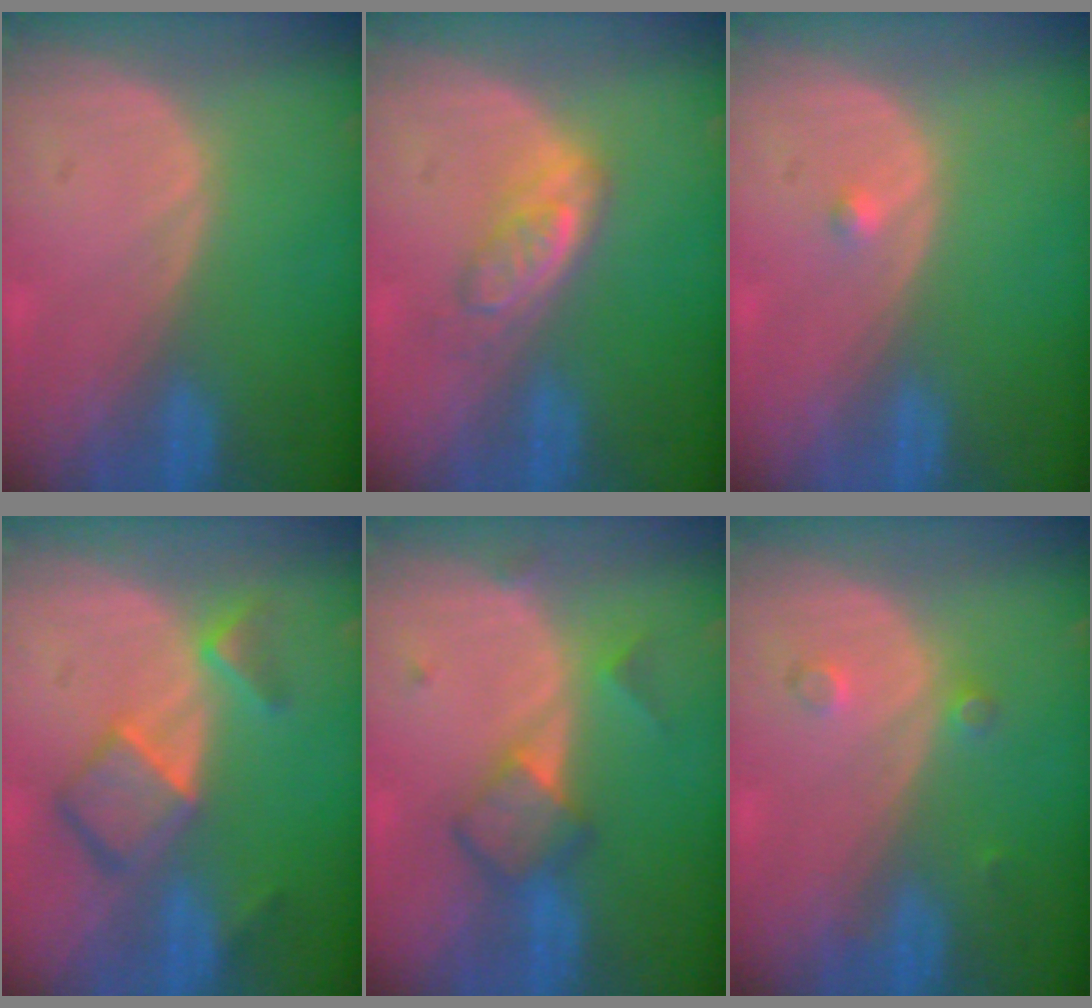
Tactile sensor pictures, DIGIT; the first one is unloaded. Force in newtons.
{"total": 4.3, "press": 4.2, "slide": 0.8}
{"total": 0.8, "press": 0.6, "slide": 0.4}
{"total": 7.2, "press": 6.2, "slide": 3.7}
{"total": 5.1, "press": 5.1, "slide": 0.4}
{"total": 2.1, "press": 1.8, "slide": 1.1}